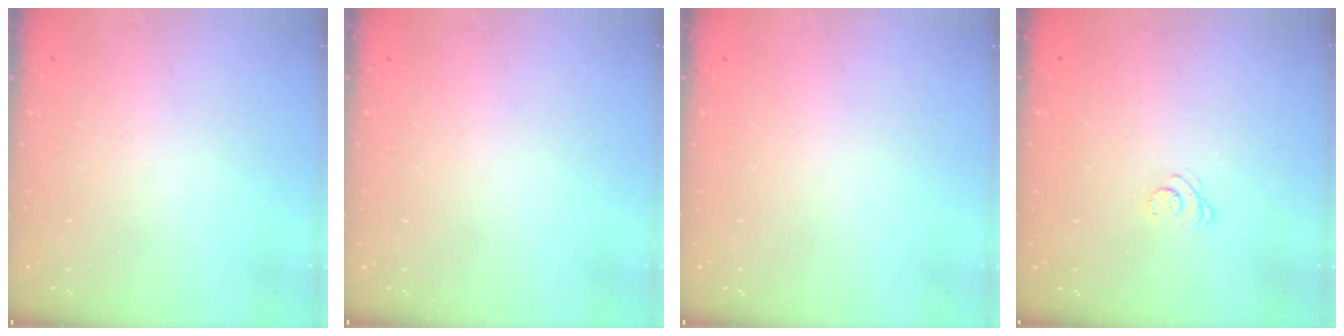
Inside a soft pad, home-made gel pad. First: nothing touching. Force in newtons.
{"total": 0.0}
{"total": 0.0}
{"total": 2.7, "press": 2.7, "slide": 0.3}